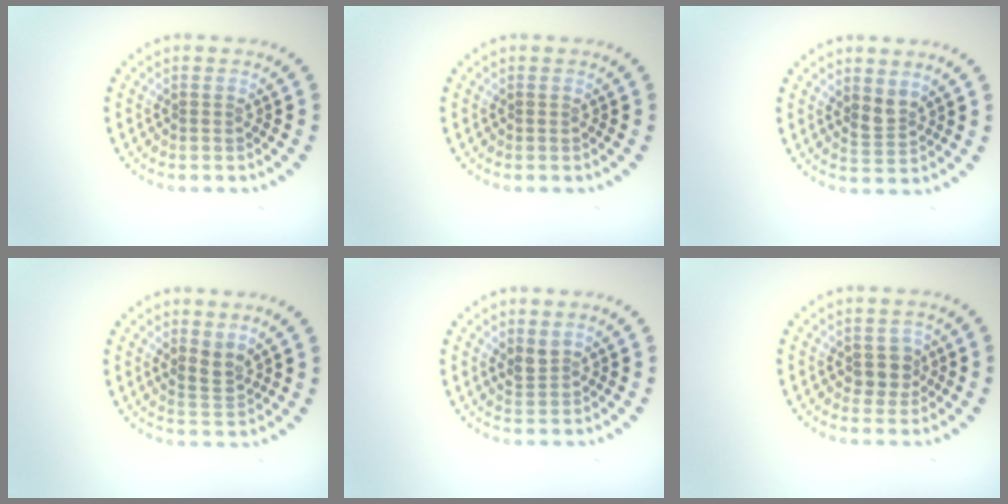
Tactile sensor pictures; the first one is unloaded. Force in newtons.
{"total": 0.0}
{"total": 1.7, "press": 1.3, "slide": 1.1}
{"total": 2.0, "press": 1.5, "slide": 1.3}
{"total": 1.3, "press": 1.0, "slide": 0.7}
{"total": 2.1, "press": 1.9, "slide": 0.8}